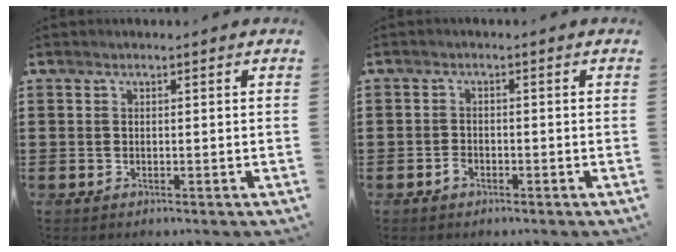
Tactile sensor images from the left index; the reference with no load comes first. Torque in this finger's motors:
{"motor_torque": [0.32, 0.36, 0.03, 0.03]}